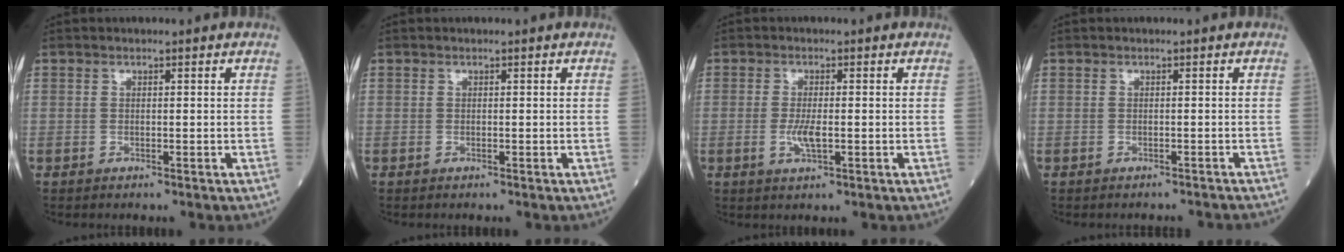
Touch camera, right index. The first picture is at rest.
{"total": 0.0}
{"total": 3.1, "force": [-0.6, 0.7, 2.9], "torque": [-0.065, -0.005, -0.010]}
{"total": 2.8, "force": [-2.7, 0.5, 0.8], "torque": [-0.007, 0.000, -0.031]}